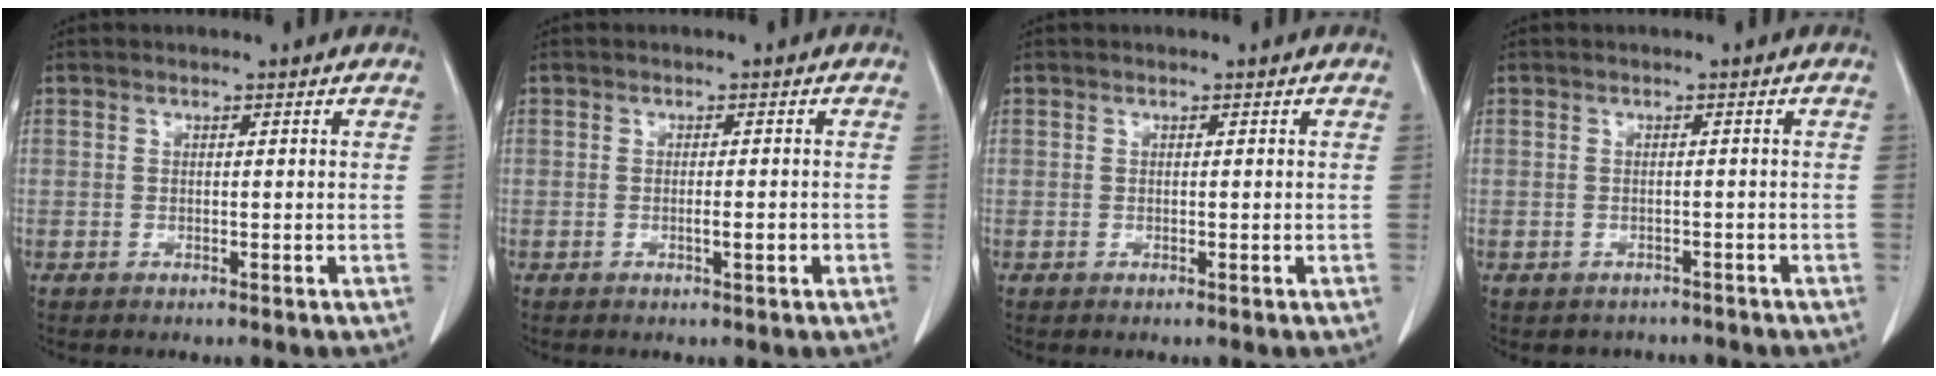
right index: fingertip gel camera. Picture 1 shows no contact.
{"total": 1.9, "force": [-0.5, 0.3, 1.8], "torque": [-0.028, 0.000, -0.003]}
{"total": 0.0}
{"total": 2.8, "force": [-2.2, 1.7, -0.1], "torque": [-0.004, 0.010, -0.030]}